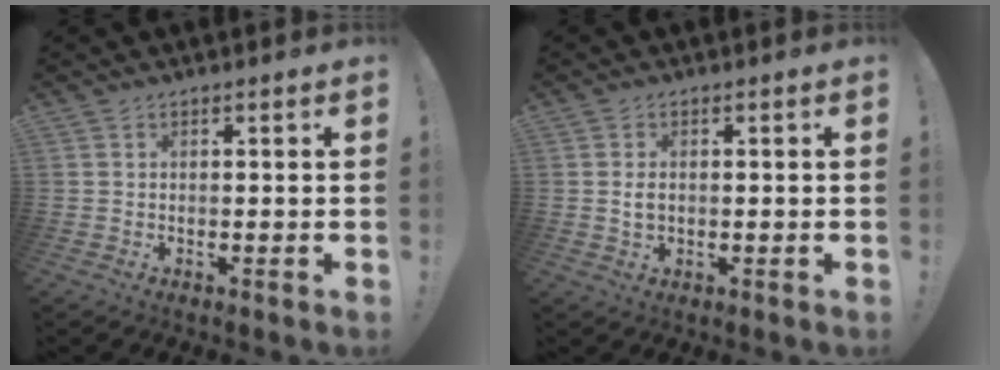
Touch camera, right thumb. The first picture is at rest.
{"total": 2.6, "force": [0.0, 1.7, 2.0], "torque": [-0.030, 0.002, -0.002]}